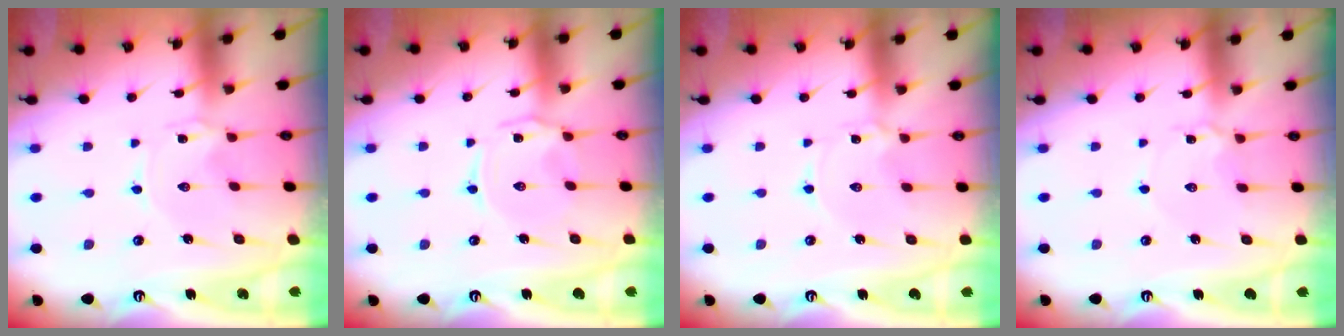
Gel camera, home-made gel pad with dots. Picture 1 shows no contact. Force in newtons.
{"total": 2.5, "press": 2.4, "slide": 0.5}
{"total": 1.7, "press": 1.7, "slide": 0.3}
{"total": 4.3, "press": 4.3, "slide": 0.4}